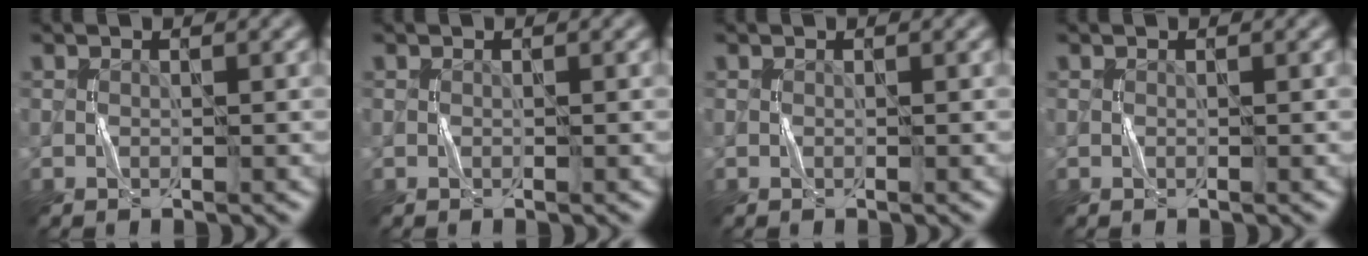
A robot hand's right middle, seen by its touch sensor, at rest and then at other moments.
{"total": 0.0}
{"total": 0.0}
{"total": 0.0}